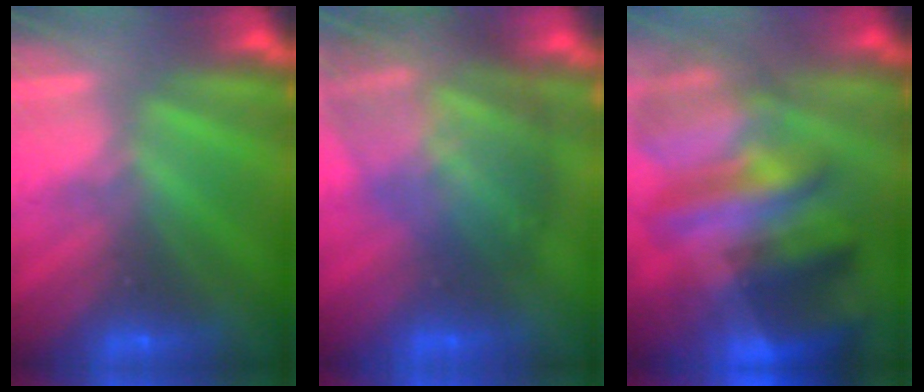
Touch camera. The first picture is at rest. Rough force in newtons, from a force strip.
{"total": 10.8}
{"total": 9.3}